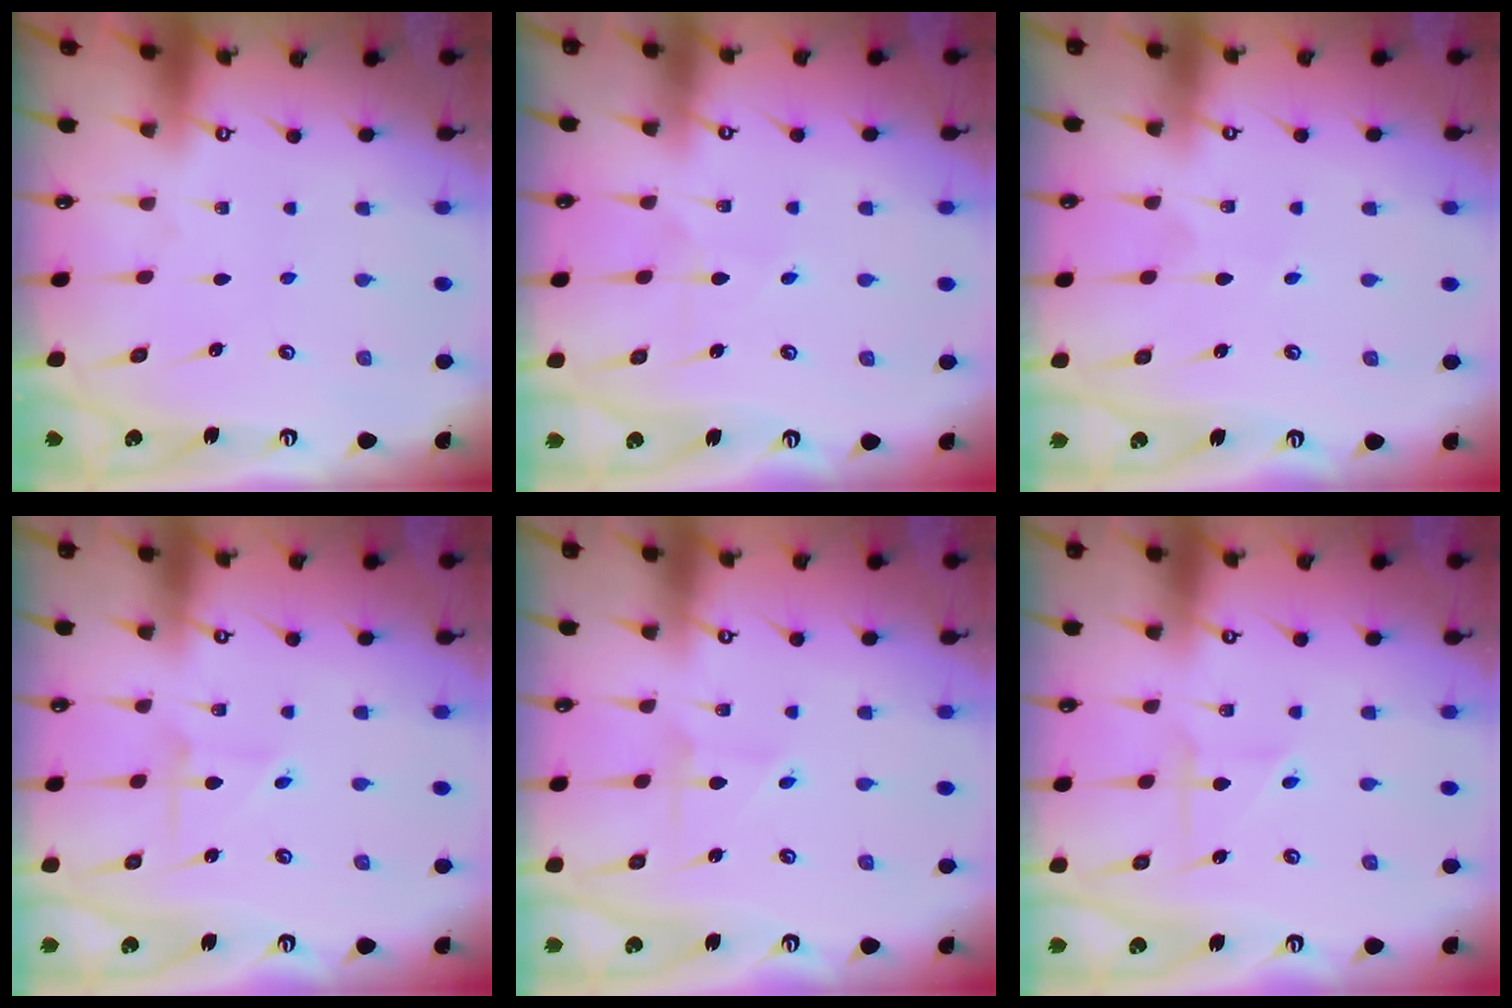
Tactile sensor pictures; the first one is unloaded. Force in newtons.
{"total": 5.4, "press": 5.4, "slide": 0.3}
{"total": 2.7, "press": 2.6, "slide": 0.2}
{"total": 2.3, "press": 2.3, "slide": 0.2}
{"total": 2.2, "press": 2.2, "slide": 0.1}
{"total": 3.7, "press": 3.7, "slide": 0.2}